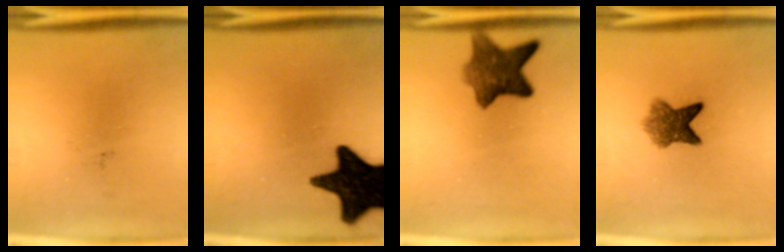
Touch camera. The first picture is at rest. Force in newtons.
{"total": 17.3}
{"total": 7.7}
{"total": 5.9}